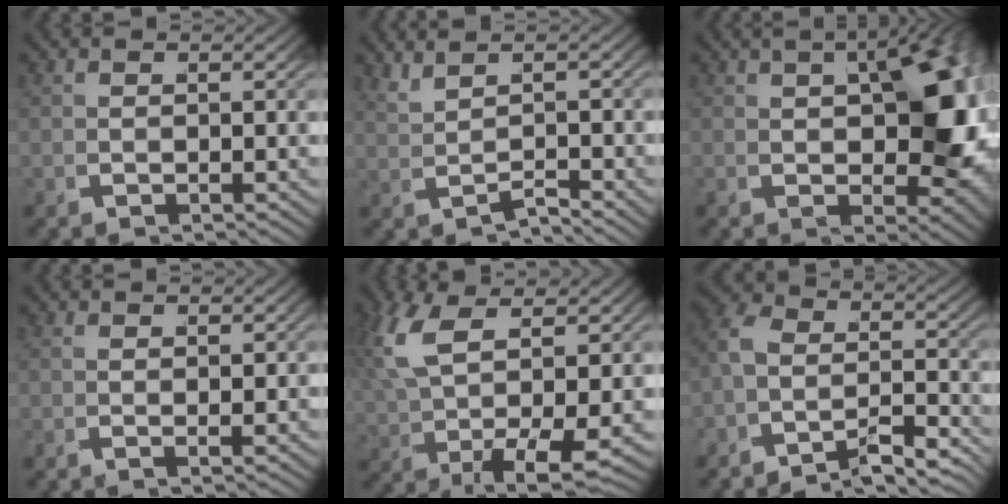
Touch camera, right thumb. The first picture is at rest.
{"total": 1.2, "force": [0.8, -0.3, 0.8], "torque": [-0.005, 0.017, 0.013]}
{"total": 12.9, "force": [0.3, 7.2, 10.7], "torque": [-0.135, -0.032, 0.030]}
{"total": 0.6, "force": [0.5, -0.4, 0.1], "torque": [-0.003, 0.007, 0.008]}
{"total": 6.7, "force": [1.0, 3.1, 5.9], "torque": [-0.144, -0.016, 0.039]}
{"total": 4.5, "force": [-3.0, 2.3, 2.4], "torque": [-0.049, -0.007, -0.052]}